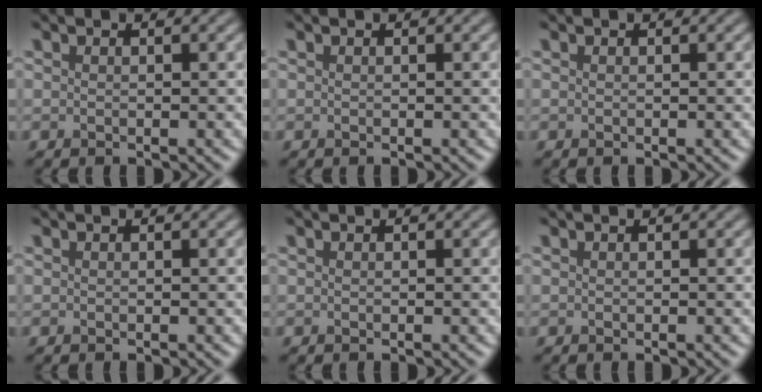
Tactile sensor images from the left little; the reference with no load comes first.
{"total": 0.0}
{"total": 0.0}
{"total": 0.0}
{"total": 0.0}
{"total": 0.0}